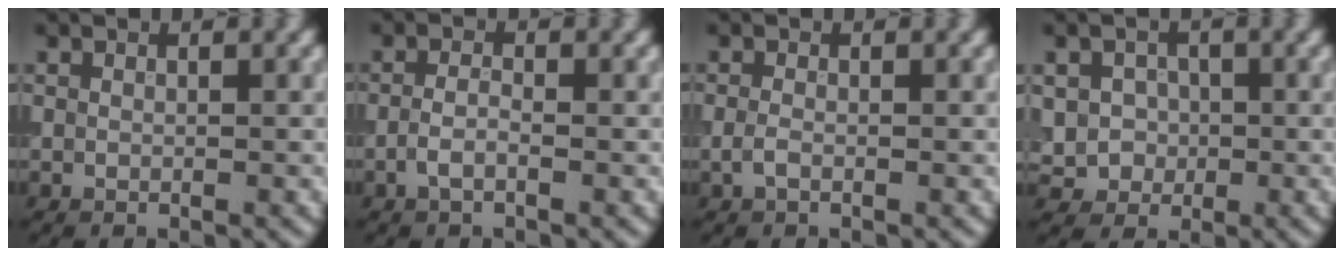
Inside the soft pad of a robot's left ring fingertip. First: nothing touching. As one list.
[{"total": 1.6, "force": [-0.8, 0.6, 1.3], "torque": [-0.032, 0.000, -0.022]}, {"total": 1.0, "force": [-0.5, 0.4, 0.7], "torque": [-0.022, 0.000, -0.014]}, {"total": 3.0, "force": [-0.2, 2.8, 1.0], "torque": [-0.014, -0.001, -0.010]}]